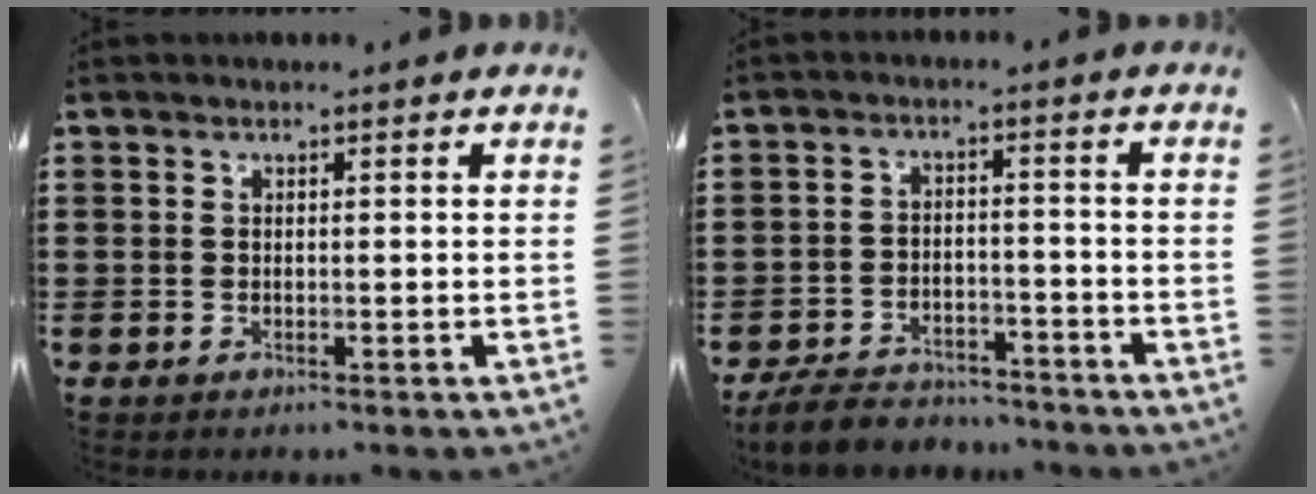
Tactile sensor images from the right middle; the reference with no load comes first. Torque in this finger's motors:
{"motor_torque": [1.73, -0.41, 0.27, 0.05]}